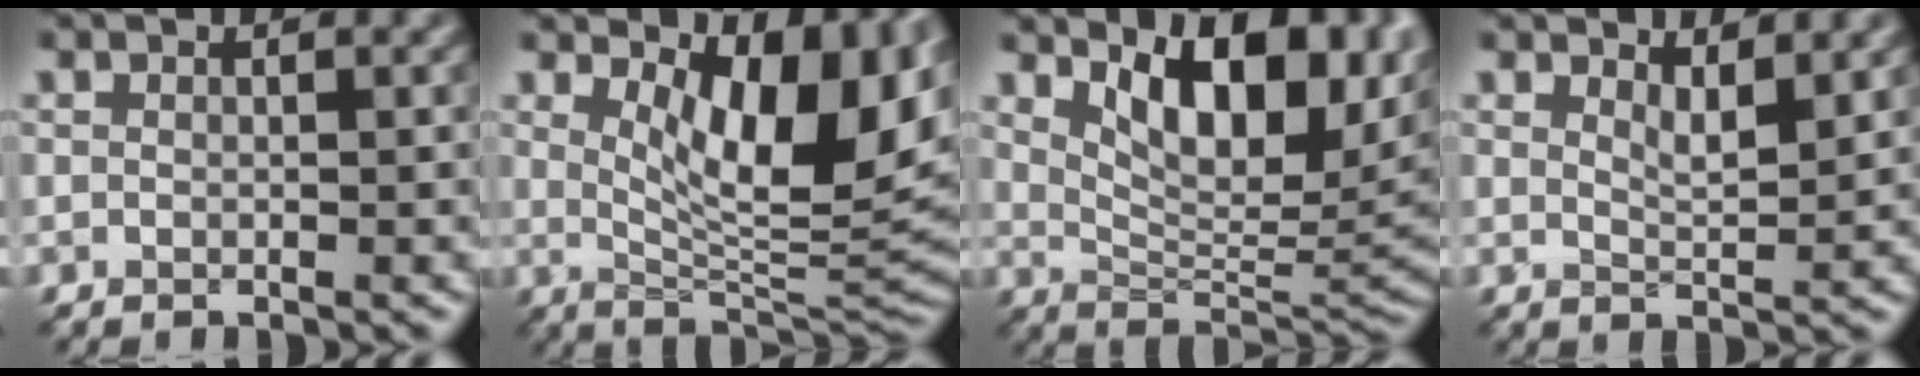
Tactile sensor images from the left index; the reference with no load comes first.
{"total": 11.3, "force": [3.5, 4.7, 9.7], "torque": [-0.140, -0.009, 0.063]}
{"total": 11.2, "force": [4.1, 5.2, 9.1], "torque": [-0.133, -0.001, 0.069]}
{"total": 2.4, "force": [1.8, 0.5, 1.5], "torque": [-0.019, -0.005, 0.031]}